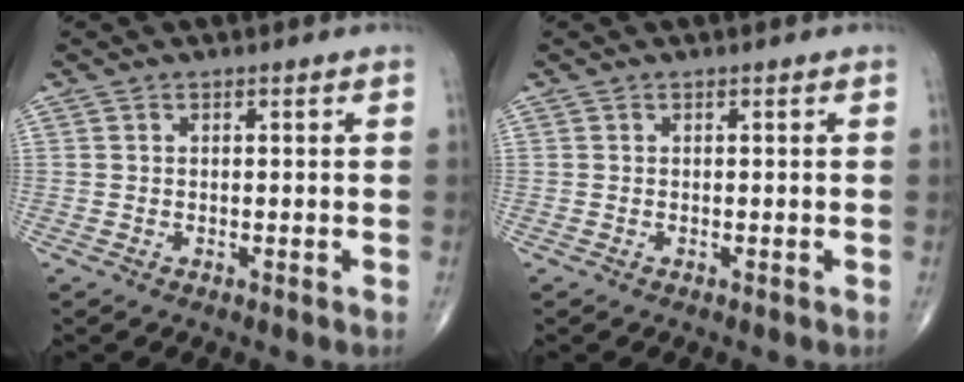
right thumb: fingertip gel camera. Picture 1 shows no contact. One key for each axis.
{"total": 0.0}